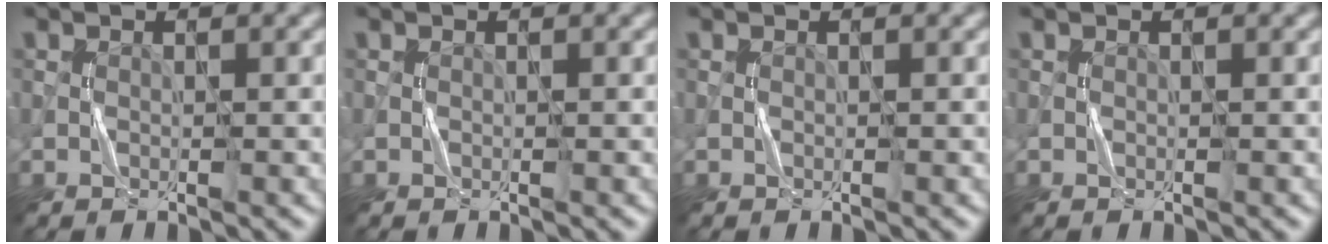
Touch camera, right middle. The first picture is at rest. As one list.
[{"total": 0.0}, {"total": 0.0}, {"total": 0.0}]